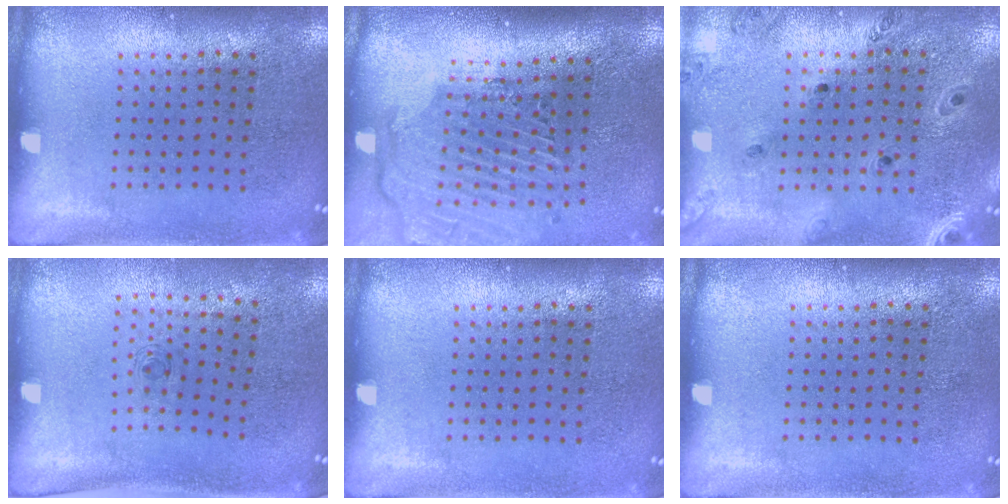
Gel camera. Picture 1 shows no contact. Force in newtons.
{"total": 2.8, "press": 2.3, "slide": 1.7}
{"total": 0.6, "press": 0.6, "slide": 0.1}
{"total": 0.6, "press": 0.2, "slide": 0.5}
{"total": 0.0}
{"total": 0.0}